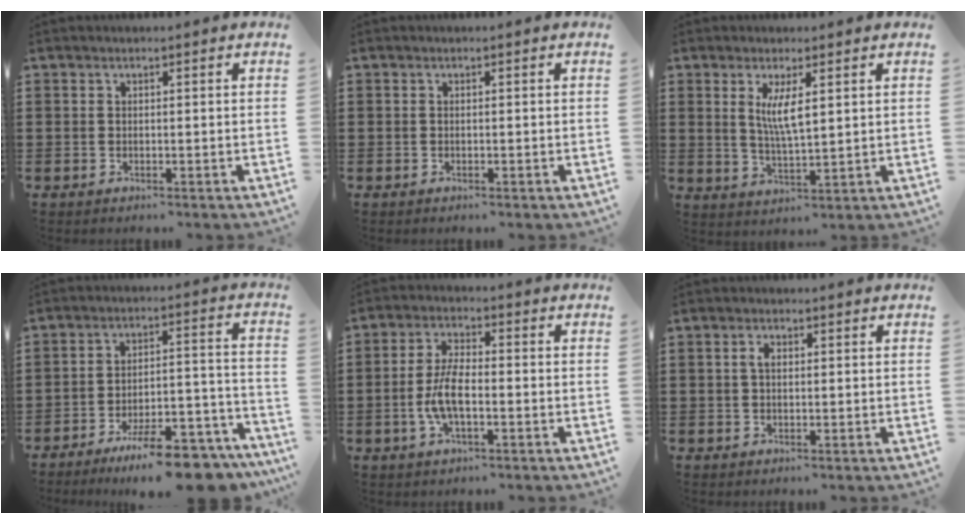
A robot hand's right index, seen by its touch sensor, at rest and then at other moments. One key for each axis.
{"total": 0.0}
{"total": 5.1, "fx": 1.5, "fy": 1.1, "fz": 4.8, "tx": -0.098, "ty": -0.002, "tz": 0.026}
{"total": 11.5, "fx": -9.5, "fy": 1.4, "fz": 6.2, "tx": -0.078, "ty": 0.040, "tz": -0.171}
{"total": 5.9, "fx": -1.4, "fy": 2.1, "fz": 5.4, "tx": -0.127, "ty": -0.004, "tz": -0.035}
{"total": 1.6, "fx": 0.3, "fy": 0.7, "fz": 1.4, "tx": -0.030, "ty": 0.004, "tz": 0.005}